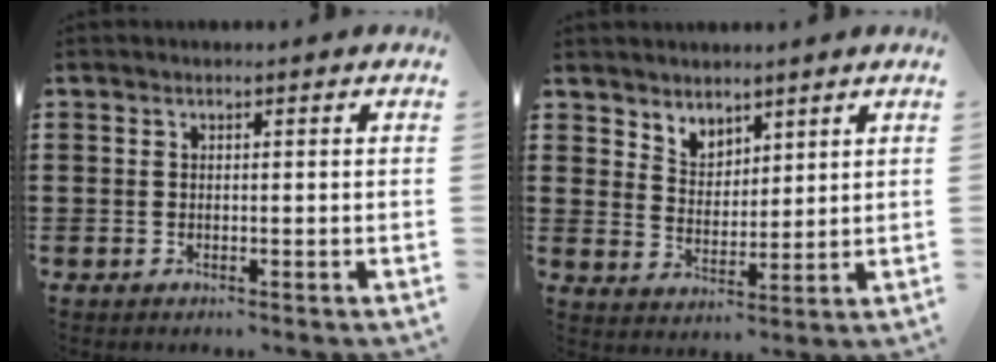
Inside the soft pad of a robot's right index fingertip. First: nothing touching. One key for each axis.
{"total": 3.9, "fx": 3.4, "fy": 1.9, "fz": -0.2, "tx": -0.012, "ty": -0.005, "tz": 0.064}